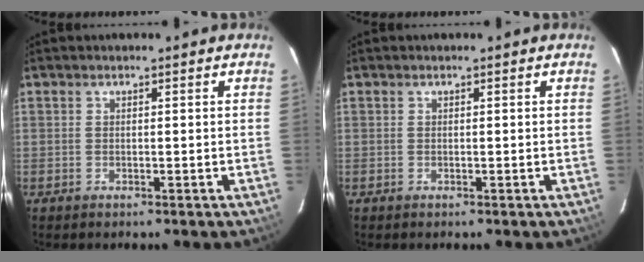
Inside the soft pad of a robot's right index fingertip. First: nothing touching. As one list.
[{"total": 0.0}]